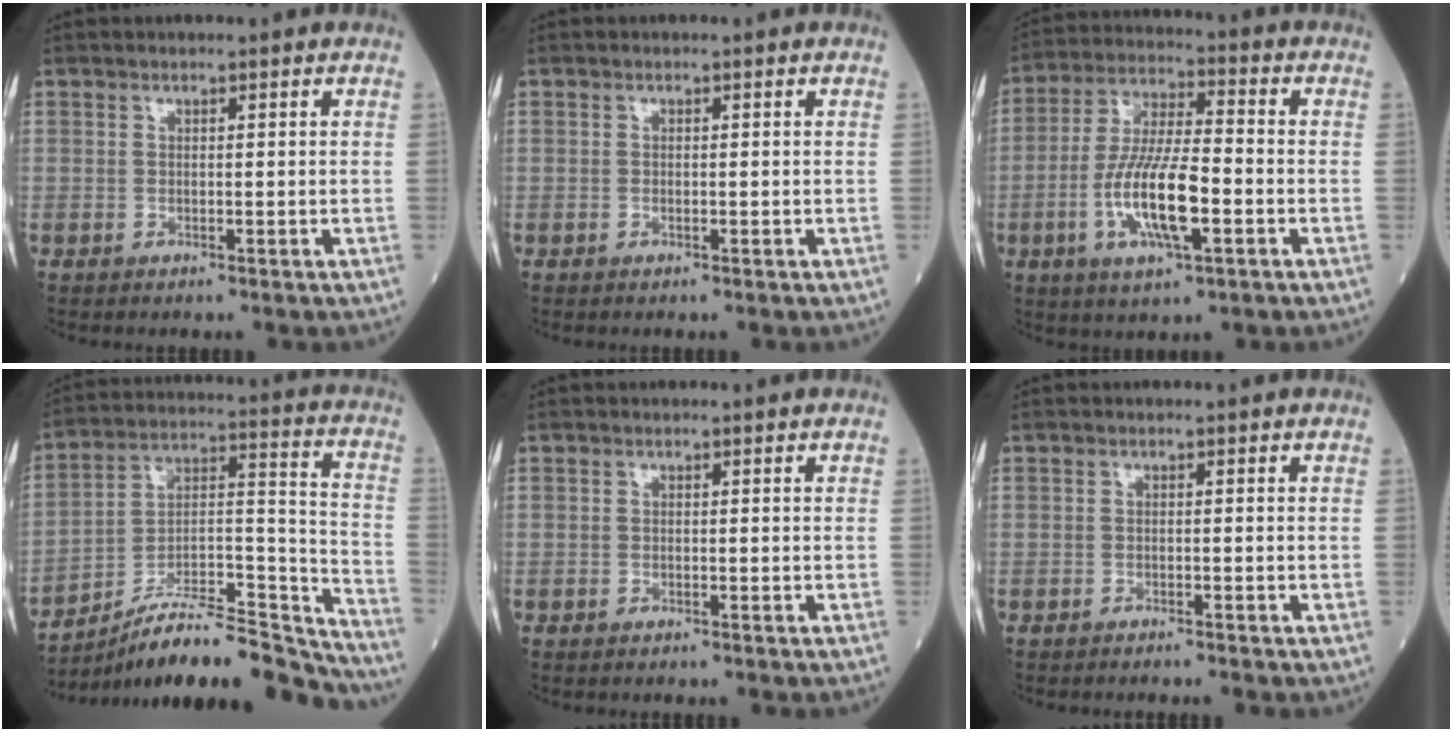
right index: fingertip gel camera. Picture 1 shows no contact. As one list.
[{"total": 0.0}, {"total": 12.3, "force": [-3.5, 2.7, 11.5], "torque": [-0.228, -0.002, -0.062]}, {"total": 22.1, "force": [-20.2, 2.3, 8.7], "torque": [-0.107, 0.036, -0.323]}, {"total": 0.0}, {"total": 1.2, "force": [-1.1, 0.0, 0.3], "torque": [-0.007, -0.002, -0.014]}]